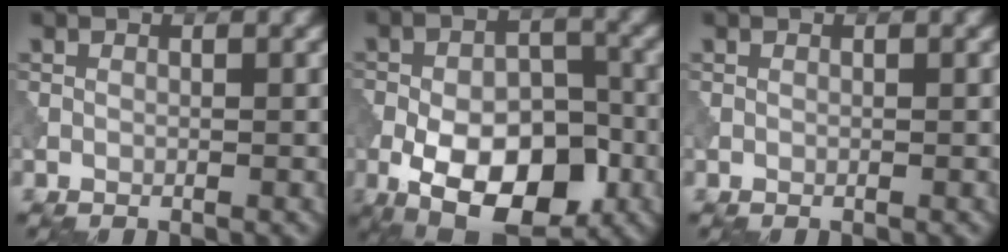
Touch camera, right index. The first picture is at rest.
{"total": 12.6, "force": [-5.3, 6.6, 9.4], "torque": [-0.135, -0.010, -0.085]}
{"total": 0.0}